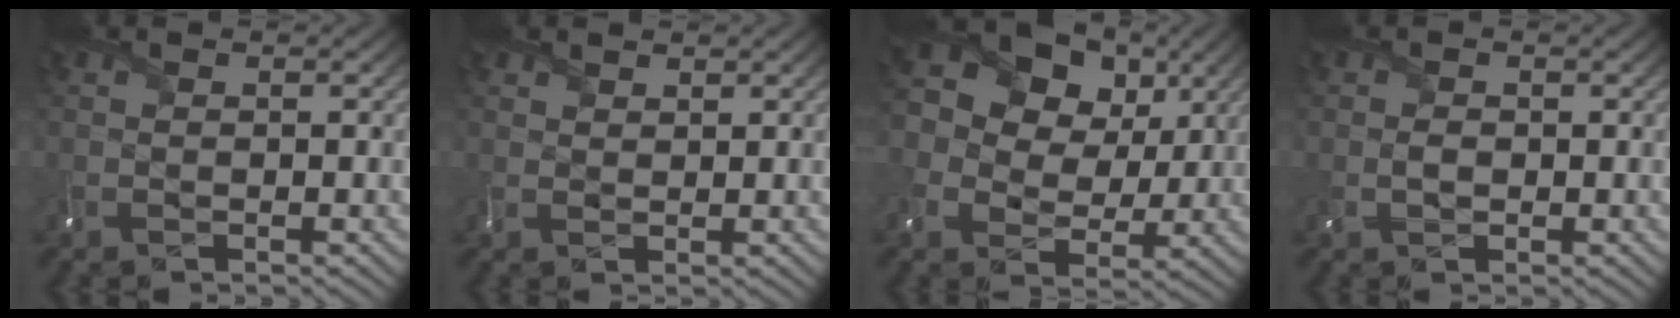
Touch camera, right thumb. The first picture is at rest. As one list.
[{"total": 1.4, "force": [1.3, 0.6, 0.4], "torque": [-0.010, 0.001, 0.030]}, {"total": 14.5, "force": [4.8, 11.4, 7.7], "torque": [-0.192, 0.052, 0.086]}, {"total": 1.5, "force": [-0.1, 1.1, 1.0], "torque": [-0.022, -0.003, -0.003]}]